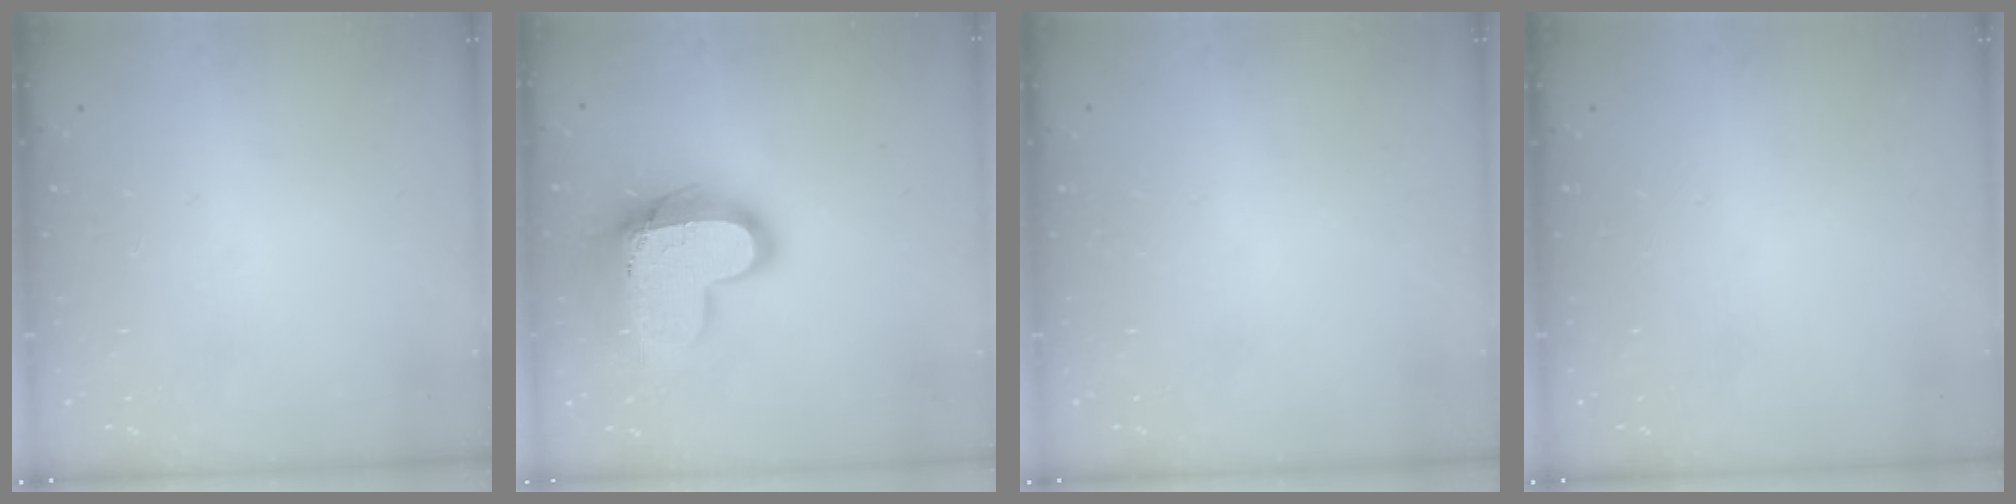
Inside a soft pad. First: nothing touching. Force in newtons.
{"total": 16.9, "press": 16.8, "slide": 1.3}
{"total": 0.0}
{"total": 0.0}